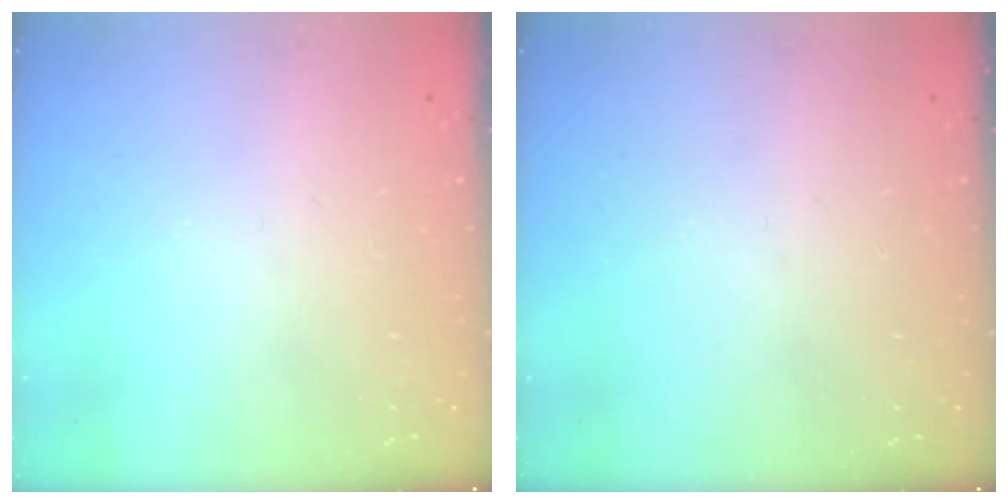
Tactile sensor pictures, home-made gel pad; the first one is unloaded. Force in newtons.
{"total": 0.0}